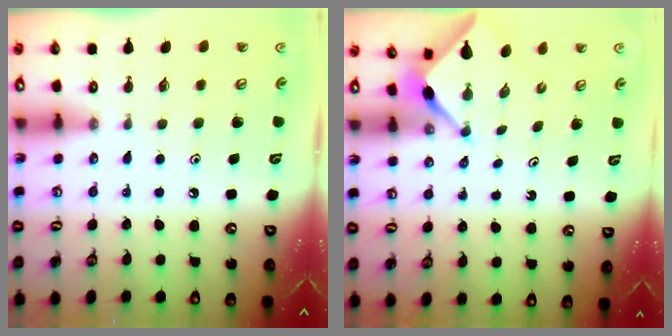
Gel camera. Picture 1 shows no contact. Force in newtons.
{"total": 3.2, "press": 3.2, "slide": 0.3}